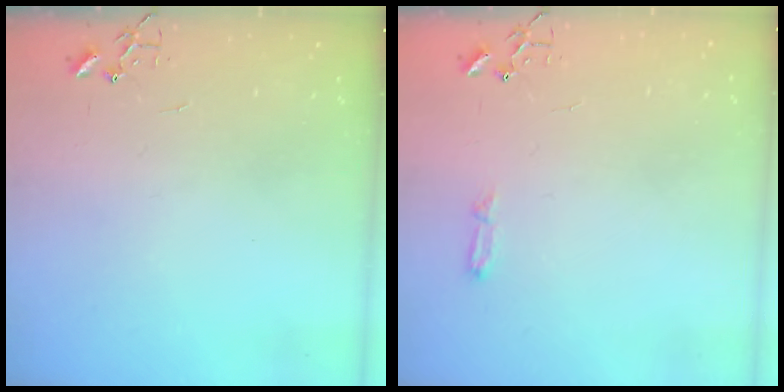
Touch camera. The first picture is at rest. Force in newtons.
{"total": 4.8, "press": 4.8, "slide": 0.5}